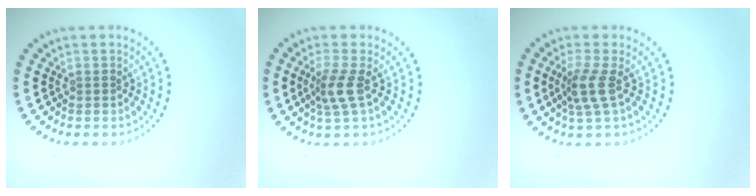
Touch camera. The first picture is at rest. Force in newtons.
{"total": 2.4, "press": 1.8, "slide": 1.6}
{"total": 2.5, "press": 1.9, "slide": 1.6}